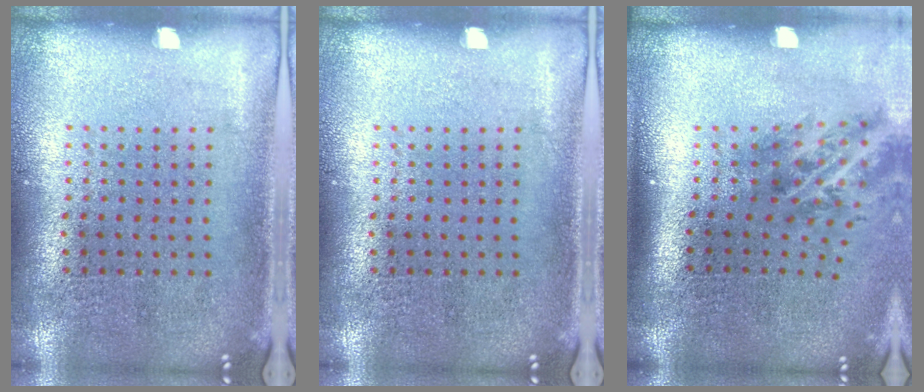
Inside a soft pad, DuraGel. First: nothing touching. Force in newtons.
{"total": 0.0}
{"total": 2.0, "press": 1.2, "slide": 1.6}